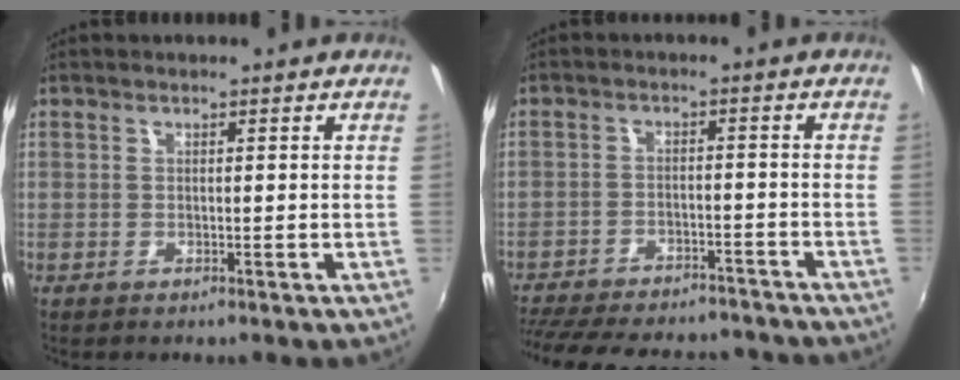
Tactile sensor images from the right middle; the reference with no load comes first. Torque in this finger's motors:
{"motor_torque": [1.00, -1.14, 0.57, 0.21]}